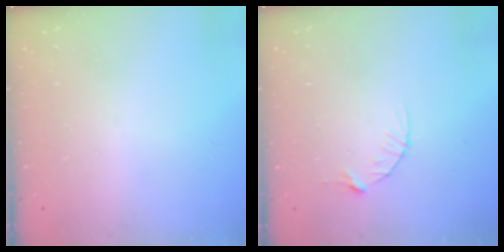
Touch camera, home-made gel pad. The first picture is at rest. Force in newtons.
{"total": 4.4, "press": 4.4, "slide": 0.6}